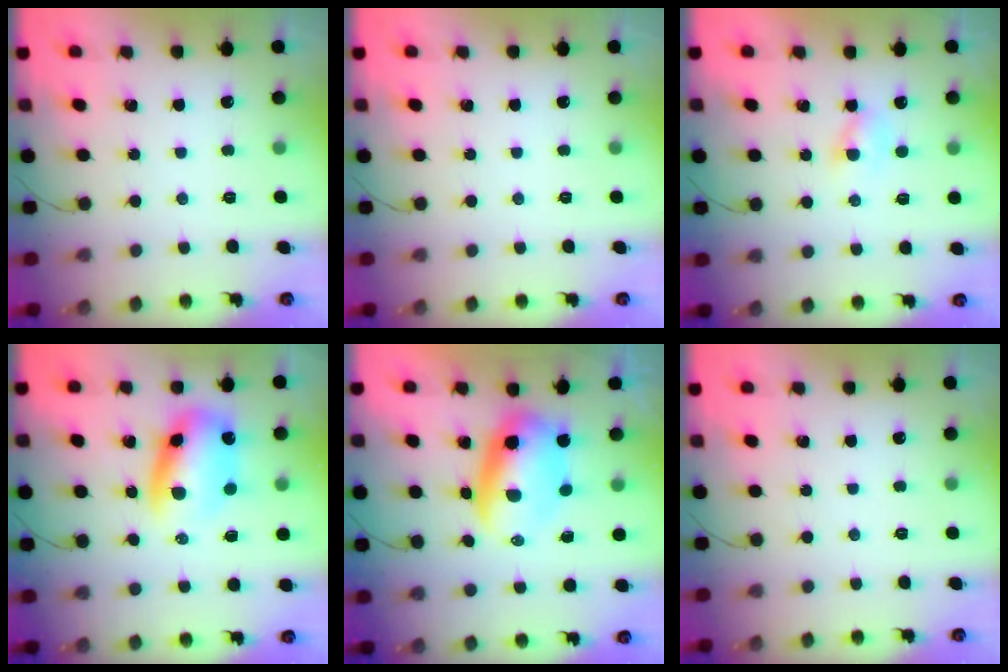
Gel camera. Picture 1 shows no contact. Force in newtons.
{"total": 0.0}
{"total": 2.0, "press": 1.8, "slide": 0.9}
{"total": 10.9, "press": 10.5, "slide": 2.9}
{"total": 8.1, "press": 7.8, "slide": 2.2}
{"total": 0.0}